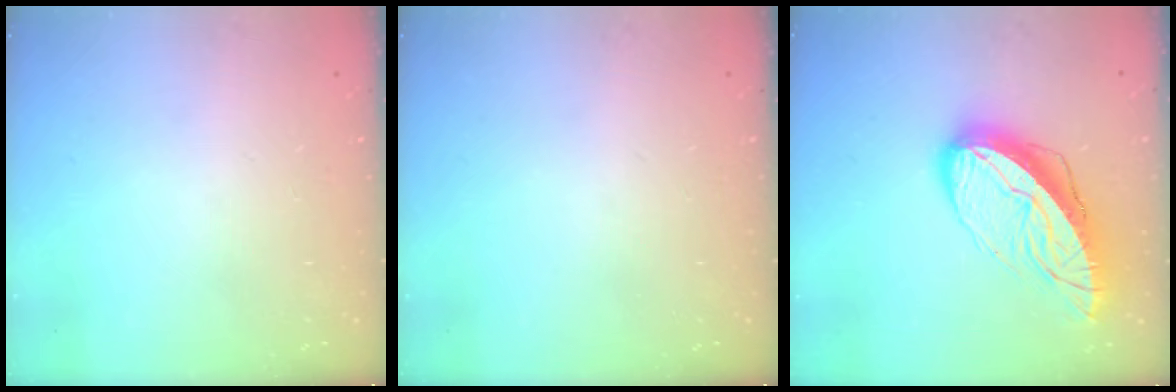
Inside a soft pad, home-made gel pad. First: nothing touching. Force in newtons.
{"total": 0.0}
{"total": 15.2, "press": 15.1, "slide": 1.7}